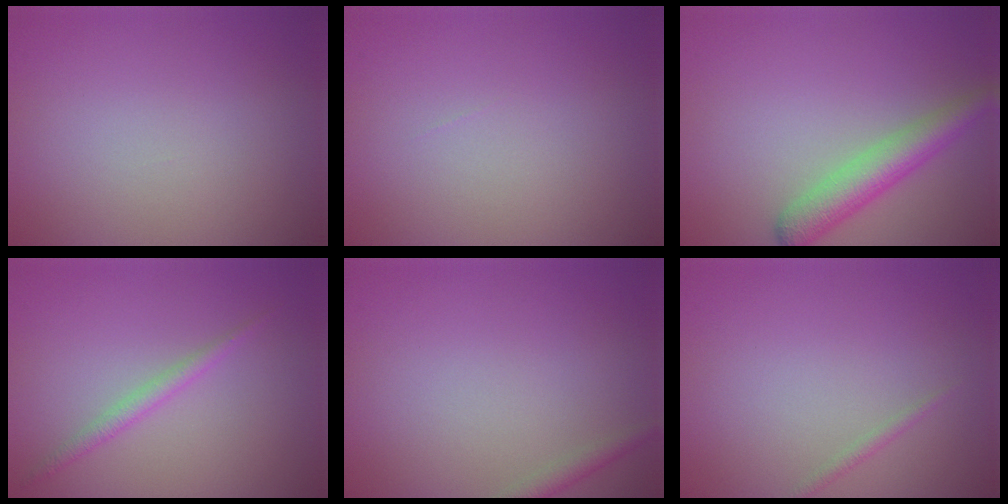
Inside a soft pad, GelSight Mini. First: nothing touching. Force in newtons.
{"total": 0.0}
{"total": 3.7, "press": 3.7, "slide": 0.2}
{"total": 1.4, "press": 1.4, "slide": 0.1}
{"total": 1.4, "press": 1.4, "slide": 0.1}
{"total": 0.7, "press": 0.7, "slide": 0.0}